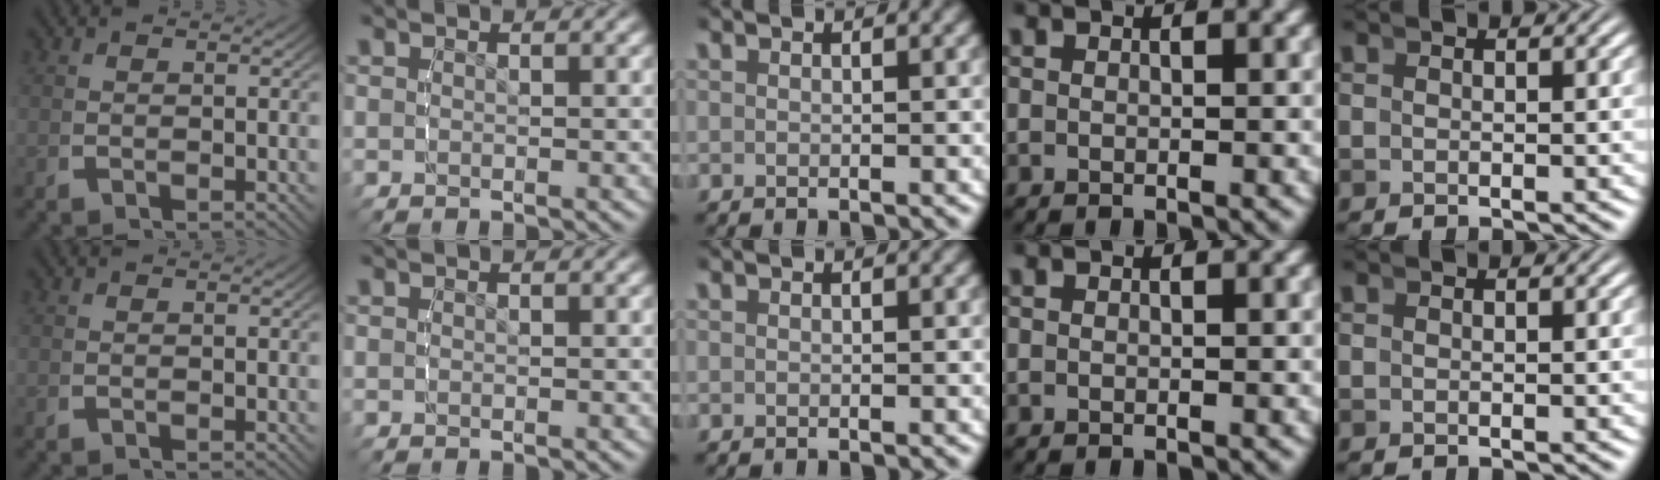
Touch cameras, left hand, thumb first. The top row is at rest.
{}